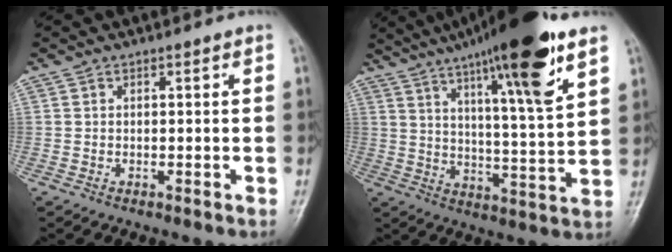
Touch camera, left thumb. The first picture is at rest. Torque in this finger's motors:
{"motor_torque": [2.03, 0.67, 1.90, -0.88, 0.54]}